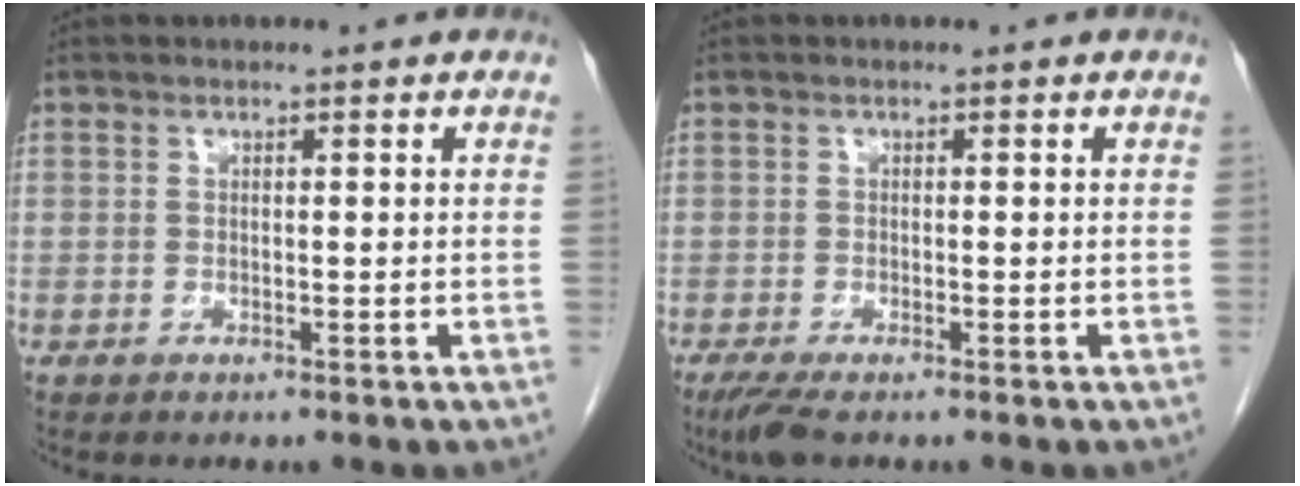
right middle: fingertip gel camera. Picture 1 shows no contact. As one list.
[{"total": 2.5, "force": [-1.8, 0.3, 1.8], "torque": [-0.040, -0.009, -0.036]}]